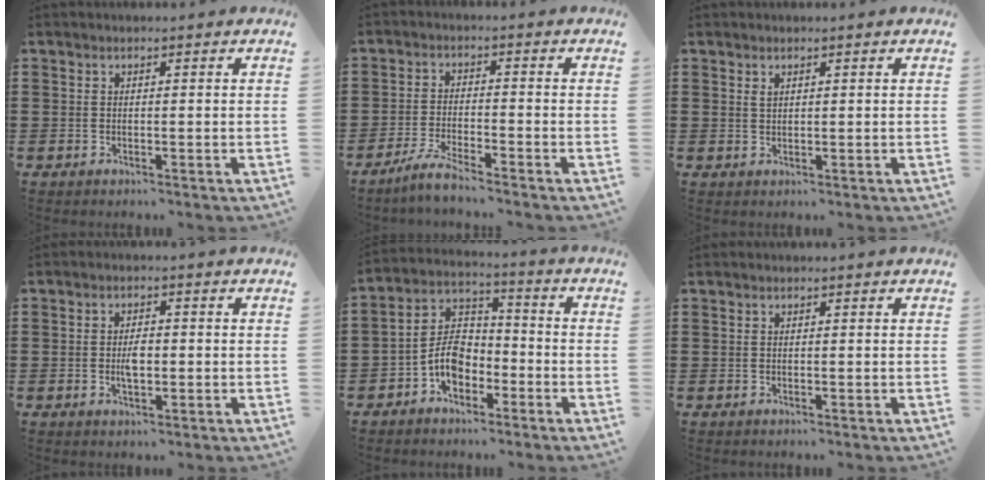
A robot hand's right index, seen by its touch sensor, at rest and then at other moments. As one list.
[{"total": 4.0, "force": [-3.6, -0.3, 1.7], "torque": [-0.042, -0.007, -0.072]}, {"total": 0.8, "force": [0.5, 0.4, 0.5], "torque": [-0.011, 0.002, 0.010]}, {"total": 2.9, "force": [-0.4, 1.3, 2.6], "torque": [-0.049, 0.003, -0.007]}, {"total": 6.7, "force": [-3.1, 4.5, 3.9], "torque": [-0.099, 0.008, -0.065]}, {"total": 0.0}]